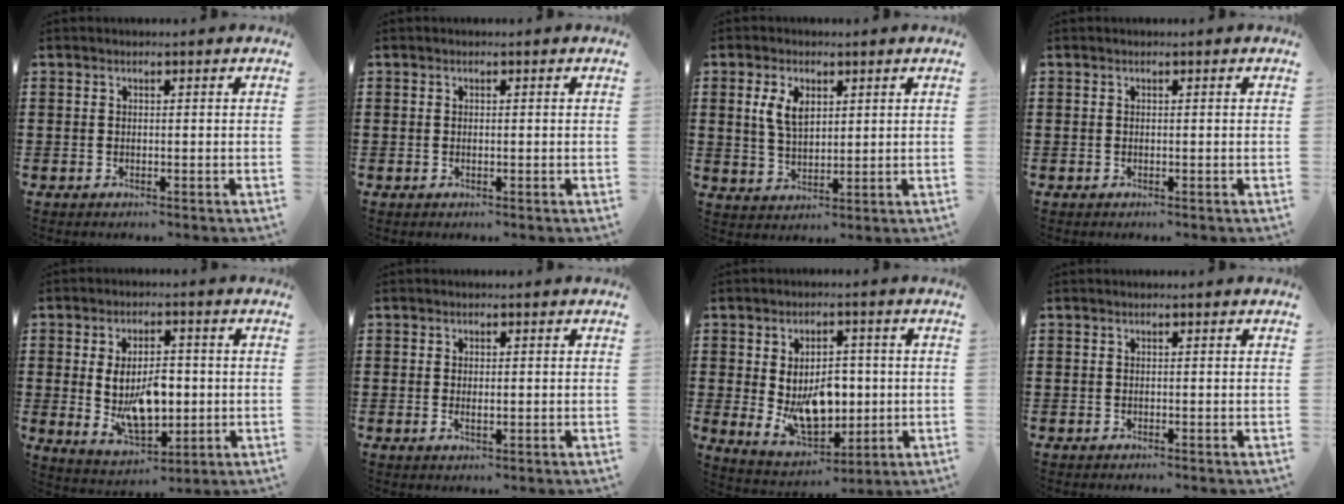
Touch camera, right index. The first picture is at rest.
{"total": 0.0}
{"total": 4.9, "force": [1.7, 2.8, 3.6], "torque": [-0.081, 0.010, 0.030]}
{"total": 0.0}
{"total": 9.0, "force": [-0.4, 4.8, 7.6], "torque": [-0.132, -0.001, -0.013]}
{"total": 1.5, "force": [0.0, 0.6, 1.3], "torque": [-0.024, 0.005, -0.001]}
{"total": 9.1, "force": [-0.4, 5.8, 7.0], "torque": [-0.115, -0.001, -0.010]}
{"total": 0.0}